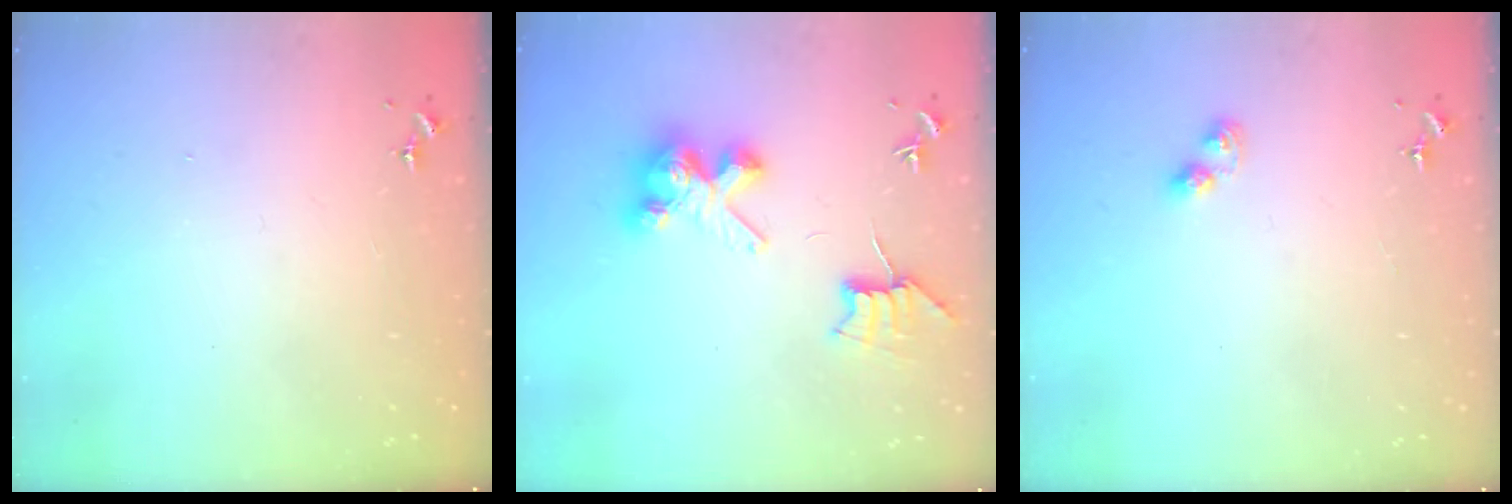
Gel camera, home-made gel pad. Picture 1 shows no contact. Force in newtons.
{"total": 9.3, "press": 9.3, "slide": 0.7}
{"total": 2.6, "press": 2.6, "slide": 0.4}